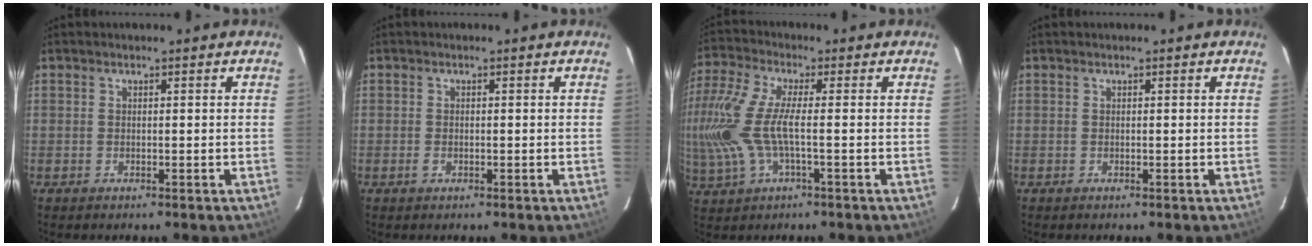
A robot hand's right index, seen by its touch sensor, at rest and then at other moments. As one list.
[{"total": 1.2, "force": [-0.4, 0.7, 0.8], "torque": [-0.018, 0.000, -0.008]}, {"total": 13.9, "force": [-1.5, 4.3, 13.1], "torque": [-0.279, -0.006, -0.026]}, {"total": 0.0}]